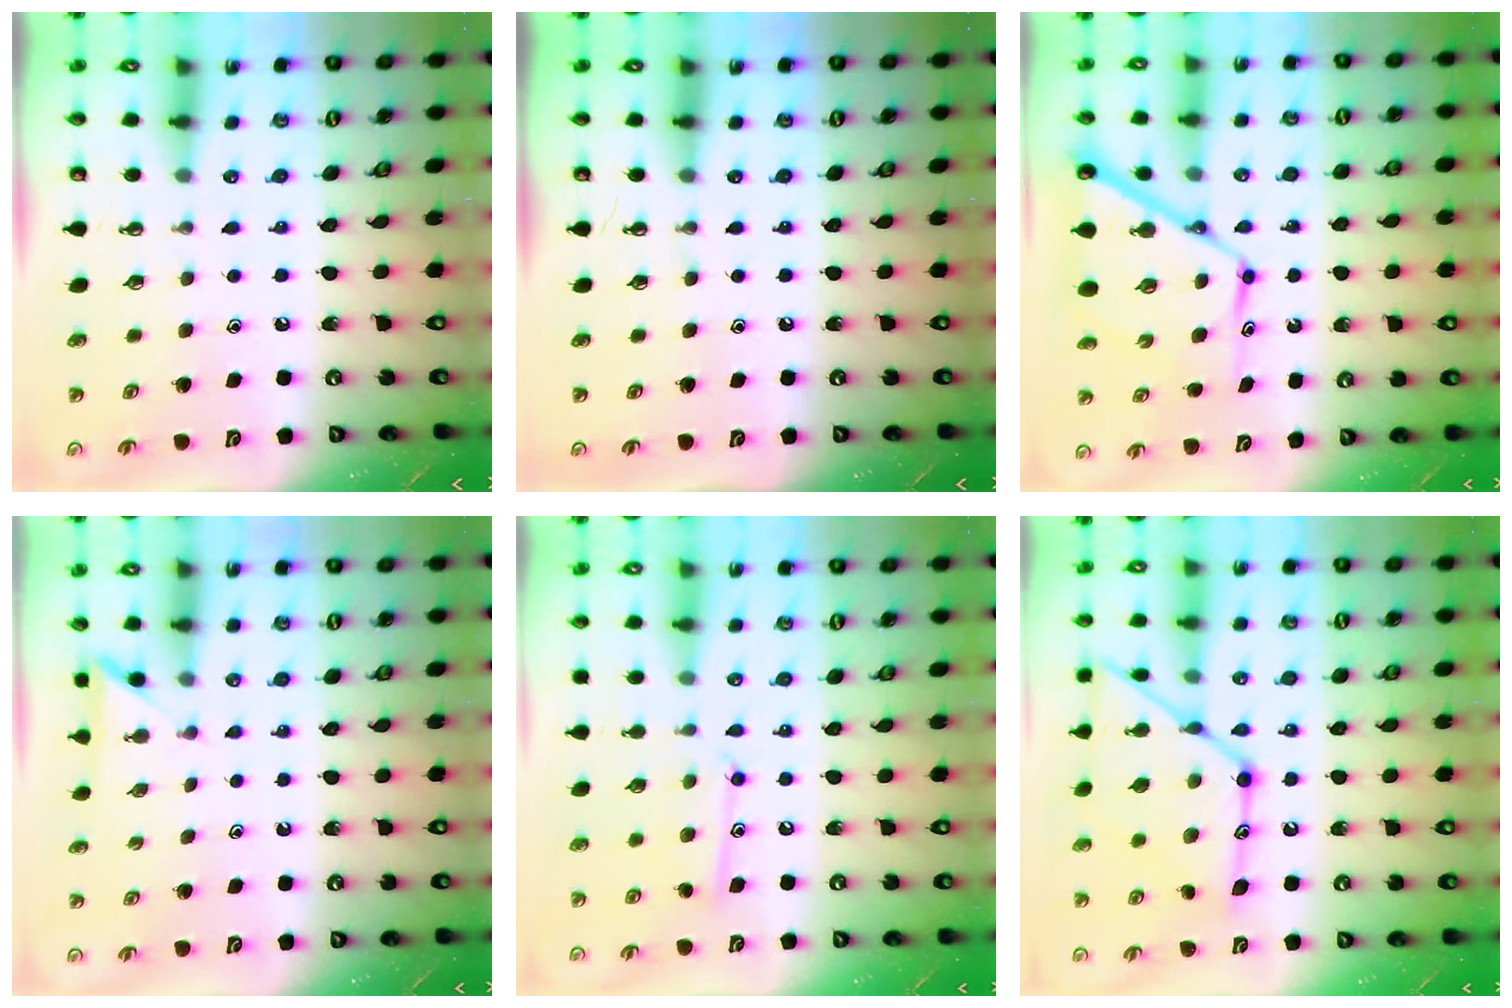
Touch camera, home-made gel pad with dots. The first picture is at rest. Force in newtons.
{"total": 0.0}
{"total": 12.6, "press": 12.5, "slide": 1.1}
{"total": 2.5, "press": 2.5, "slide": 0.3}
{"total": 10.3, "press": 10.3, "slide": 0.7}
{"total": 19.2, "press": 19.2, "slide": 1.5}